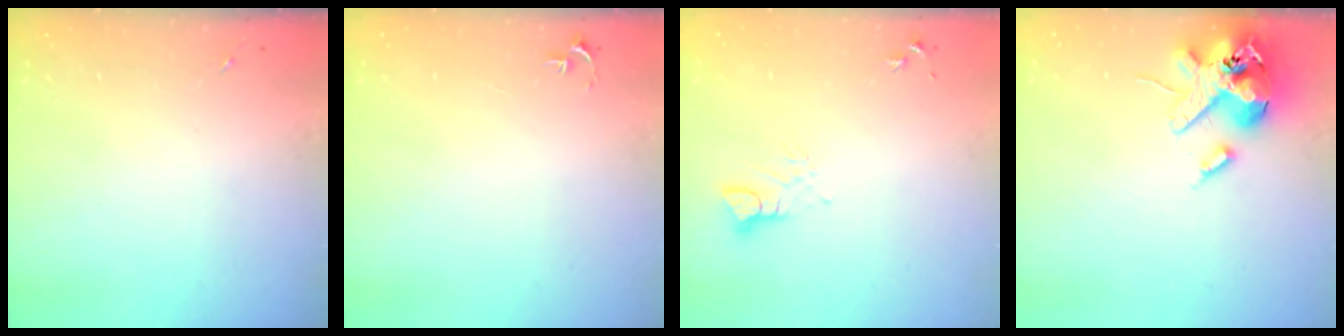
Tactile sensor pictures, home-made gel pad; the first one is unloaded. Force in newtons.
{"total": 2.7, "press": 2.7, "slide": 0.3}
{"total": 3.6, "press": 3.6, "slide": 0.3}
{"total": 16.3, "press": 16.1, "slide": 2.7}